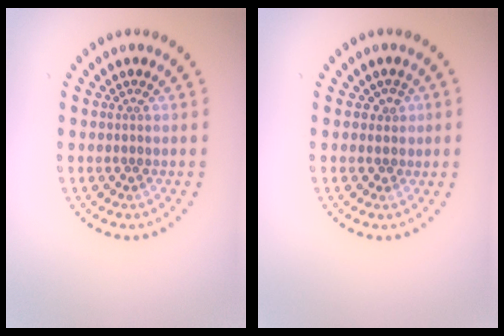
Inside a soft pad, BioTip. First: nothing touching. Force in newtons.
{"total": 1.4, "press": 1.1, "slide": 0.8}